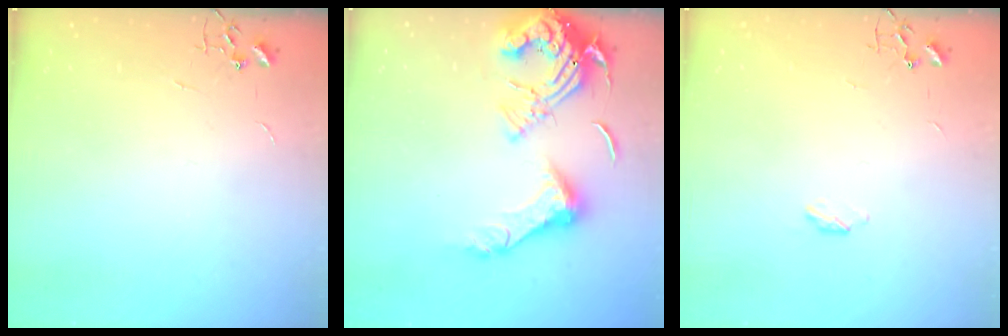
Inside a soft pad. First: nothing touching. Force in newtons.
{"total": 17.5, "press": 17.4, "slide": 1.9}
{"total": 3.7, "press": 3.7, "slide": 0.5}